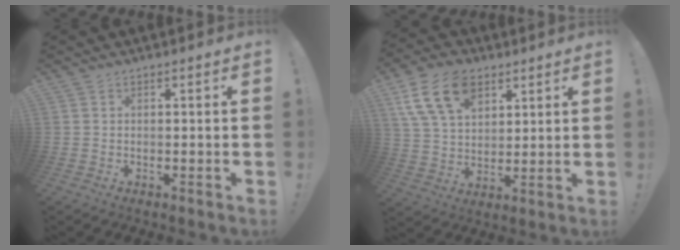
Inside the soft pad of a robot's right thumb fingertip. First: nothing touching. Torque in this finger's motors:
{"motor_torque": [0.37, 0.69, 0.97, 0.37, 0.11]}